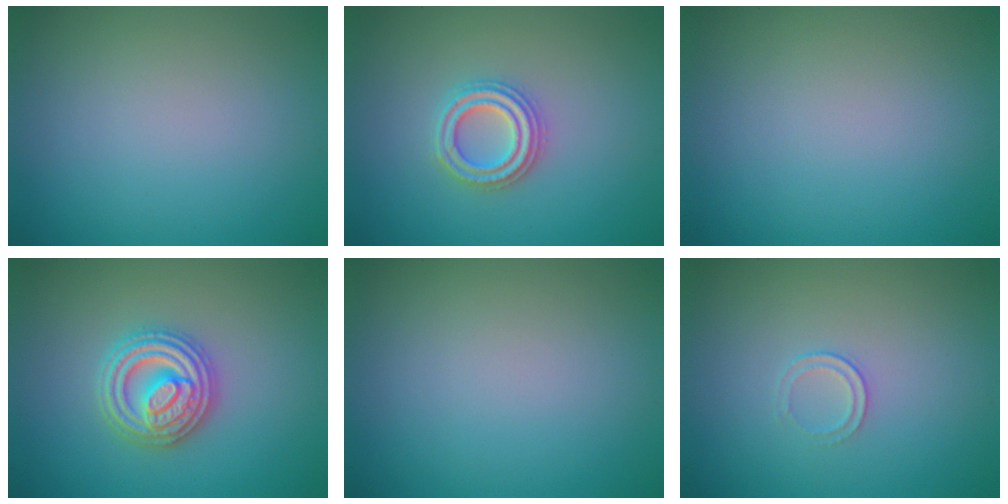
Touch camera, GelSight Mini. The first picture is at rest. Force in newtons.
{"total": 2.7, "press": 2.7, "slide": 0.5}
{"total": 0.0}
{"total": 4.5, "press": 4.5, "slide": 0.6}
{"total": 0.0}
{"total": 1.0, "press": 0.5, "slide": 0.9}